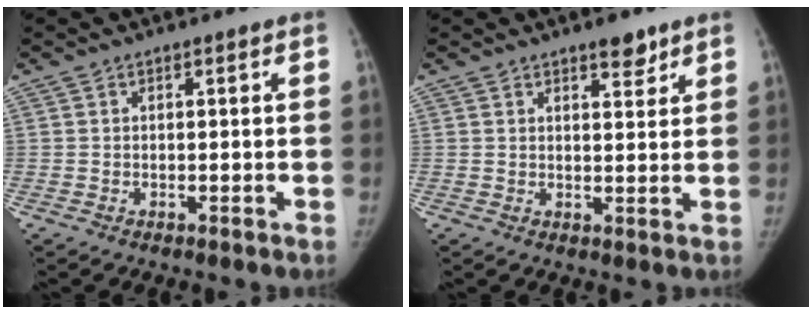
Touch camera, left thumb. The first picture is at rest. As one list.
[{"total": 3.7, "force": [2.7, 1.4, 2.0], "torque": [-0.012, -0.017, 0.038]}]